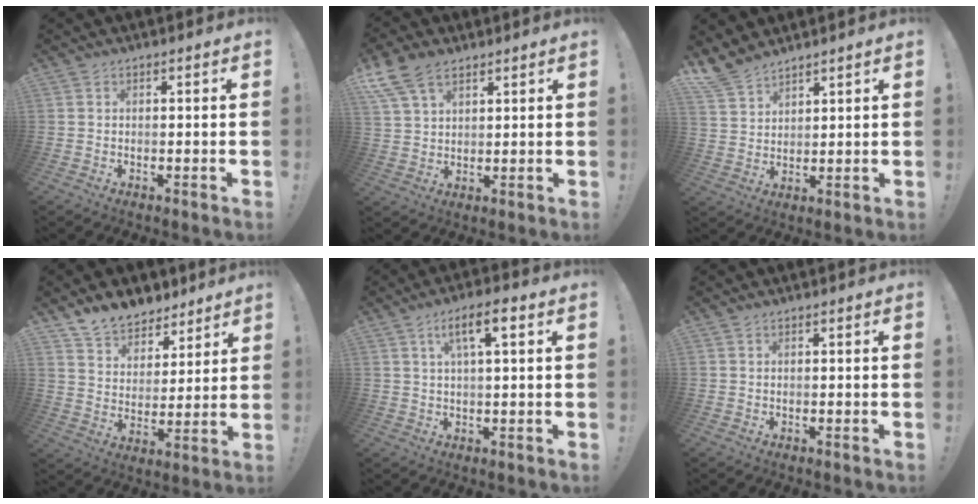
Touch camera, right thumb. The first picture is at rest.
{"total": 10.3, "force": [6.6, 6.0, 5.3], "torque": [-0.099, -0.020, 0.132]}
{"total": 7.3, "force": [6.3, 3.0, 2.1], "torque": [-0.047, -0.038, 0.125]}
{"total": 10.2, "force": [8.7, 5.0, 1.6], "torque": [-0.041, -0.070, 0.170]}
{"total": 7.2, "force": [2.7, 1.6, 6.5], "torque": [-0.108, 0.000, 0.039]}
{"total": 0.0}